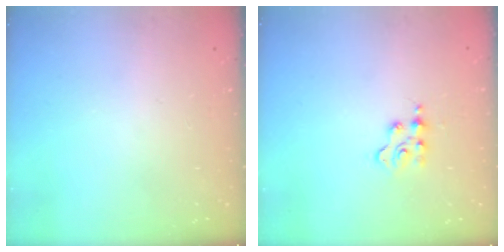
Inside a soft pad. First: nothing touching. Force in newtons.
{"total": 2.4, "press": 2.4, "slide": 0.3}